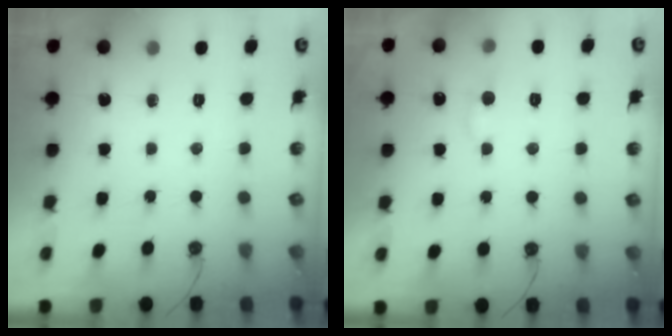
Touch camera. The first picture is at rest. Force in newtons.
{"total": 2.4, "press": 2.4, "slide": 0.4}